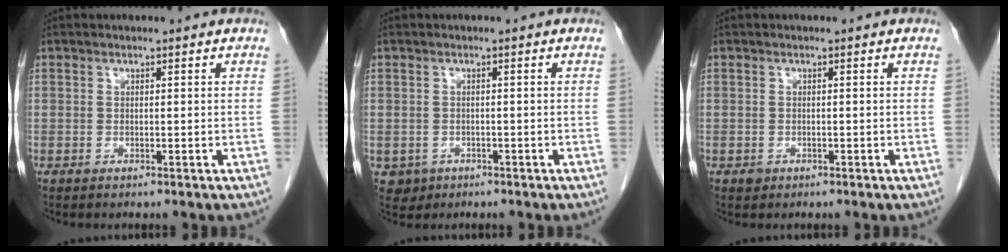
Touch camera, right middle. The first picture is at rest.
{"total": 2.4, "force": [-1.0, 2.1, 0.4], "torque": [-0.004, 0.005, -0.011]}
{"total": 0.7, "force": [-0.4, 0.6, 0.1], "torque": [-0.003, 0.002, -0.004]}